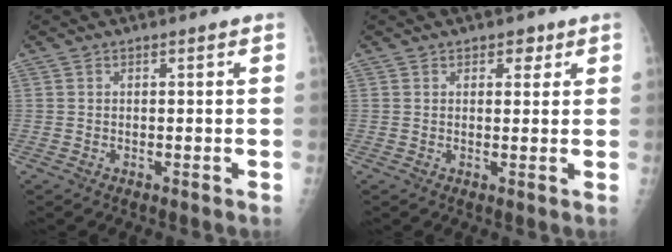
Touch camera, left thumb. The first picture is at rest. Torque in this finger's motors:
{"motor_torque": [-0.05, 0.11, 0.01, -0.01, 0.04]}